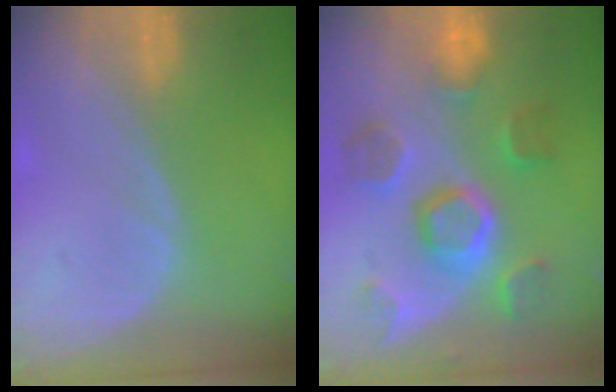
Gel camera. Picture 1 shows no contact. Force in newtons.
{"total": 10.1, "press": 9.4, "slide": 3.8}